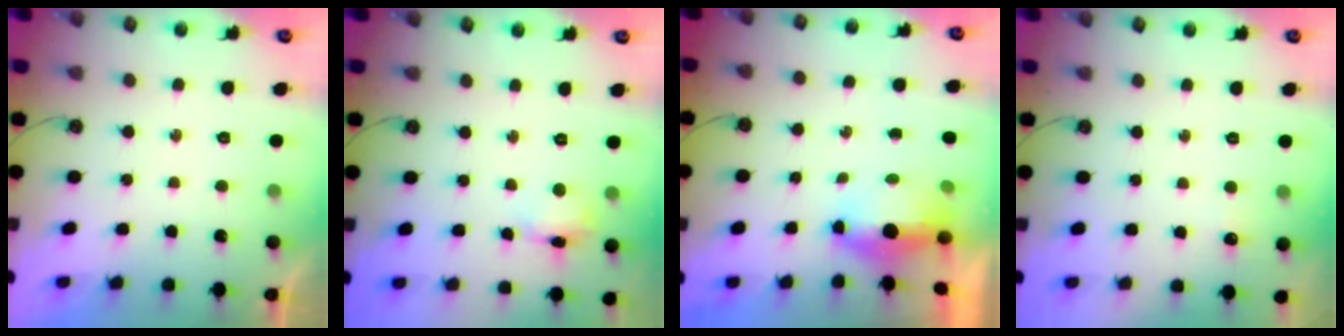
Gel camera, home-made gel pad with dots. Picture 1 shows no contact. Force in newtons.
{"total": 7.2, "press": 7.2, "slide": 0.5}
{"total": 14.7, "press": 7.2, "slide": 12.8}
{"total": 4.1, "press": 4.0, "slide": 0.7}